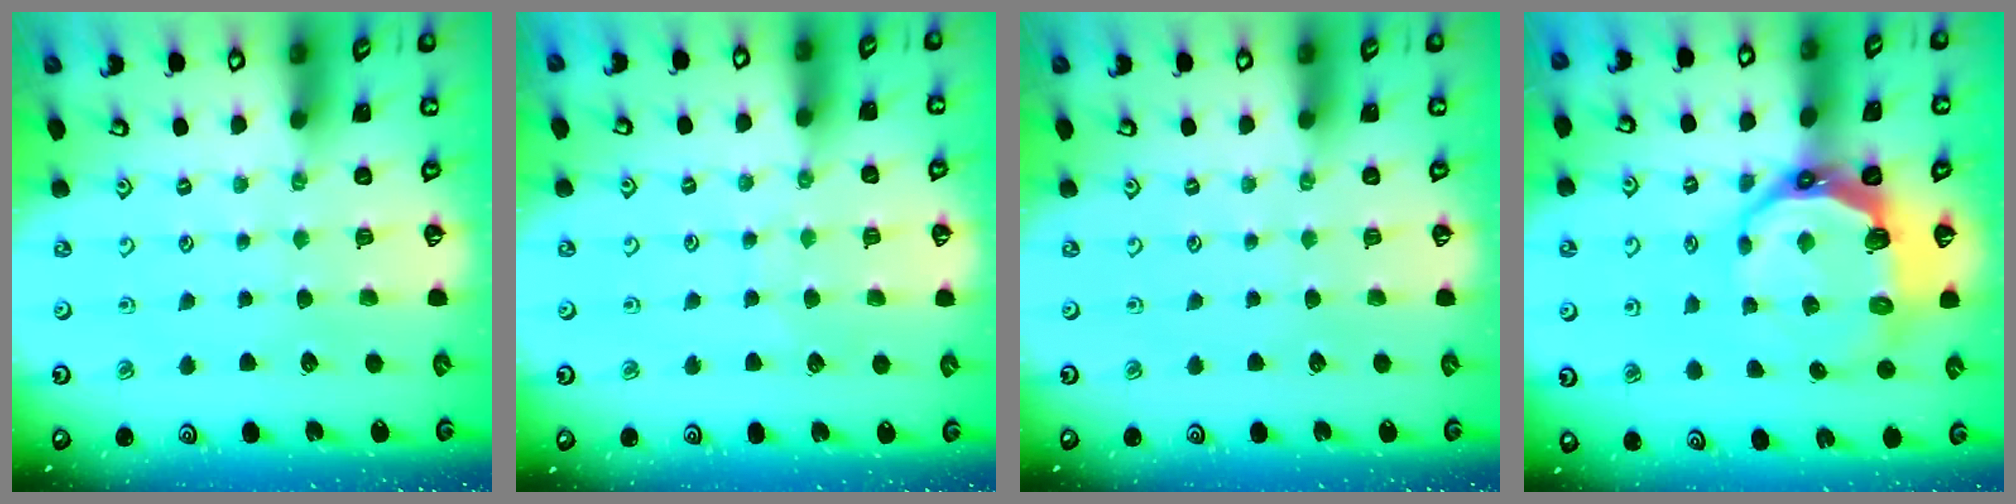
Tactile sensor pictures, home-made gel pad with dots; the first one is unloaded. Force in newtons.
{"total": 4.0, "press": 3.9, "slide": 0.5}
{"total": 0.0}
{"total": 11.6, "press": 10.5, "slide": 5.1}